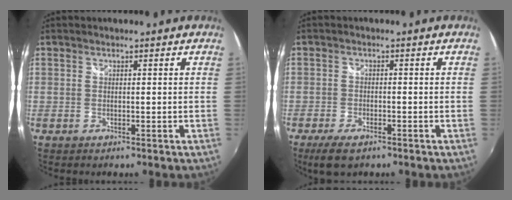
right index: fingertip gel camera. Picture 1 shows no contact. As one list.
[{"total": 5.6, "force": [-4.0, 2.0, 3.3], "torque": [-0.084, -0.016, -0.071]}]